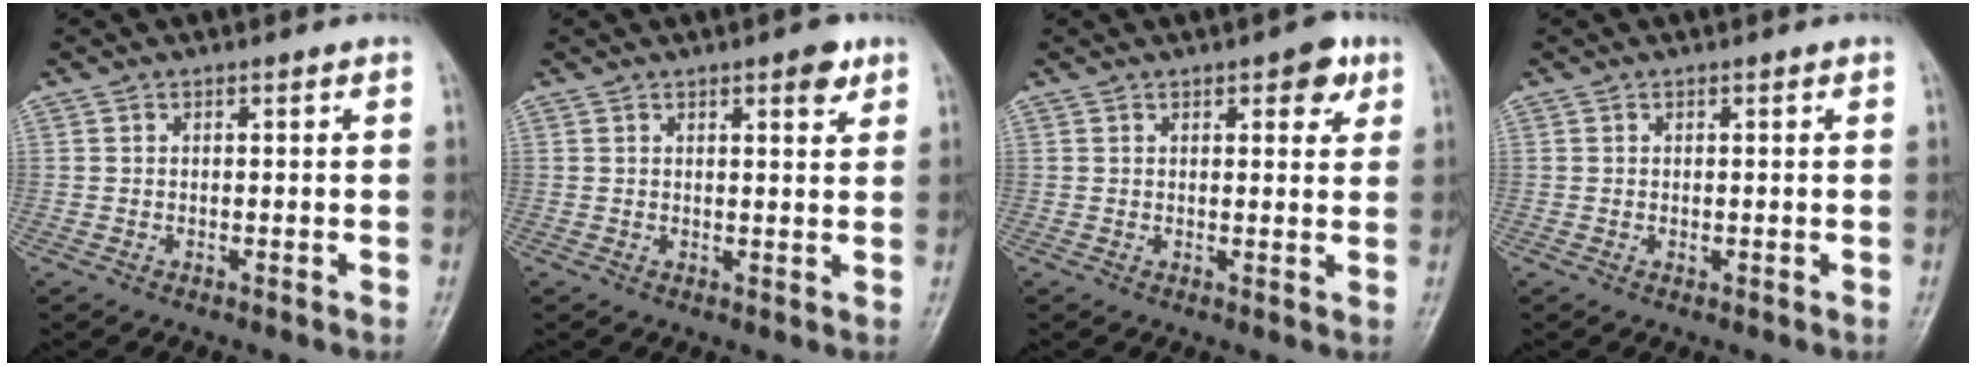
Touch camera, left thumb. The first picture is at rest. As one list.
[{"total": 3.6, "force": [2.2, 1.1, 2.7], "torque": [-0.028, -0.010, 0.027]}, {"total": 4.6, "force": [2.4, 2.0, 3.4], "torque": [-0.026, -0.006, 0.024]}, {"total": 0.6, "force": [0.1, 0.3, 0.6], "torque": [-0.008, 0.001, 0.005]}]